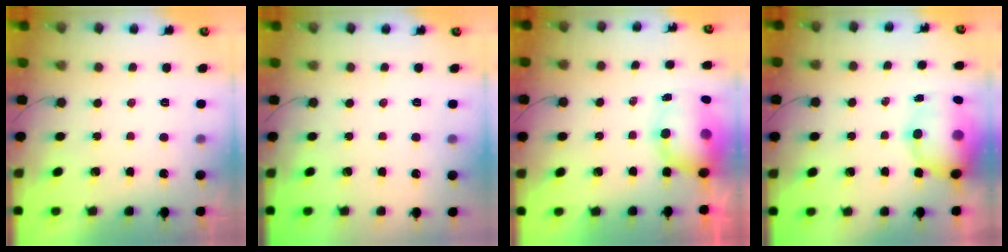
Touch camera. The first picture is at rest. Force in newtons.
{"total": 0.0}
{"total": 10.0, "press": 9.7, "slide": 2.7}
{"total": 12.4, "press": 12.0, "slide": 2.8}